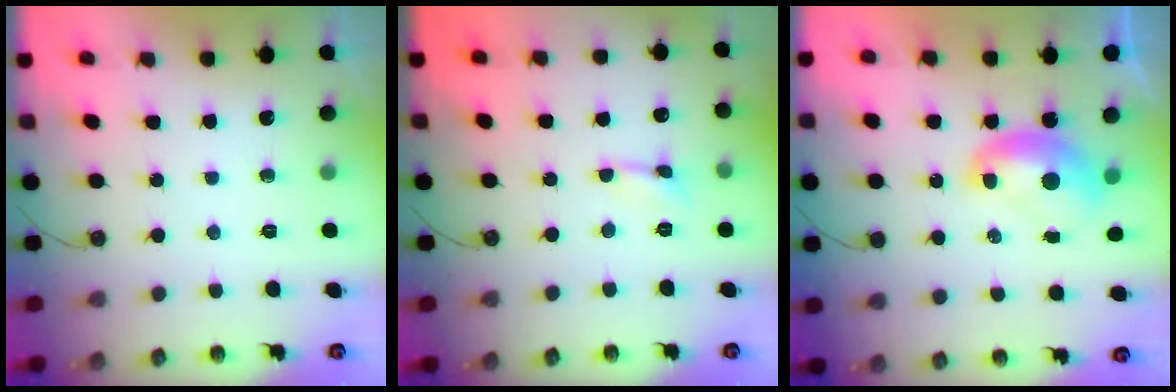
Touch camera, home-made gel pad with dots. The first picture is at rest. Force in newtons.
{"total": 0.8, "press": 0.7, "slide": 0.3}
{"total": 2.2, "press": 2.1, "slide": 0.3}